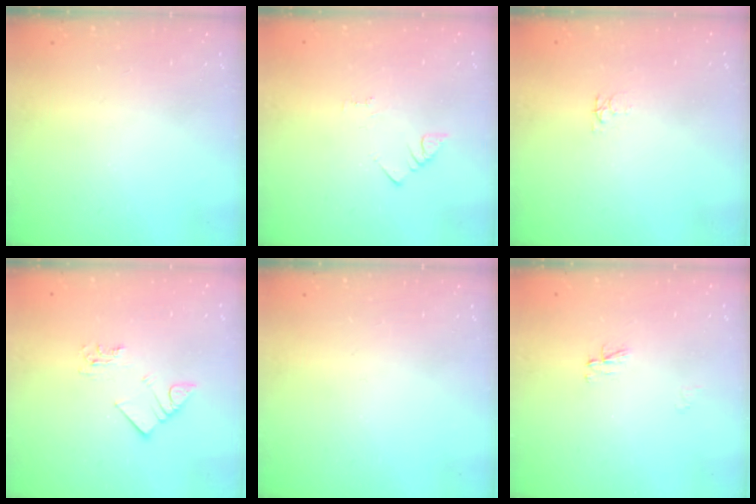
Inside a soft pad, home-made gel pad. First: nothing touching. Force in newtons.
{"total": 1.5, "press": 1.5, "slide": 0.3}
{"total": 3.4, "press": 3.4, "slide": 0.4}
{"total": 3.4, "press": 3.4, "slide": 0.2}
{"total": 0.0}
{"total": 3.0, "press": 3.0, "slide": 0.4}